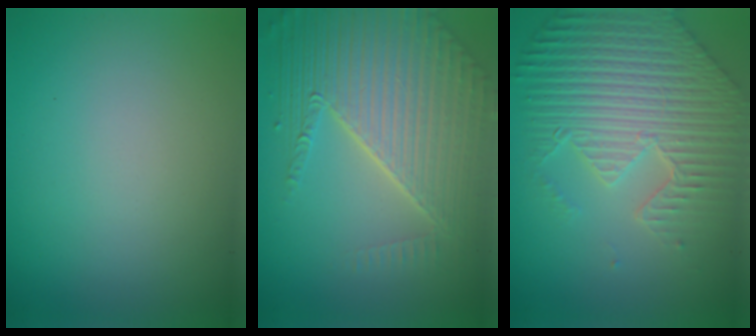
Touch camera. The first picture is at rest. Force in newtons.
{"total": 8.9, "press": 5.8, "slide": 6.7}
{"total": 8.2, "press": 5.9, "slide": 5.6}